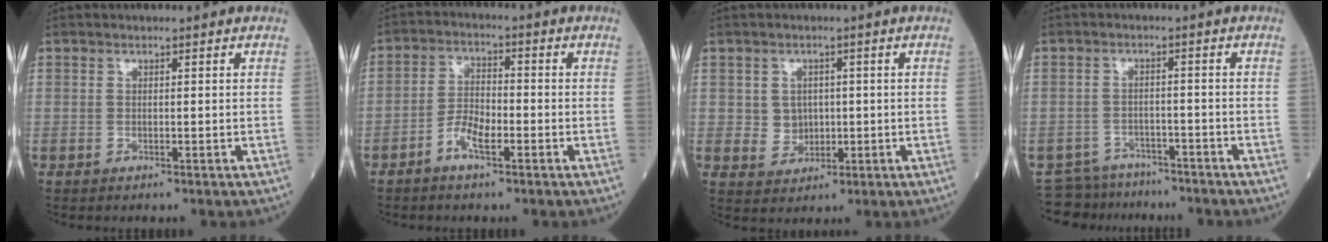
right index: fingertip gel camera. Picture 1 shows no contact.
{"total": 4.9, "force": [-2.5, 1.8, 3.8], "torque": [-0.074, 0.008, -0.050]}
{"total": 3.9, "force": [0.3, 3.7, 1.3], "torque": [-0.014, 0.008, 0.010]}
{"total": 7.0, "force": [-6.5, 2.4, -0.6], "torque": [0.014, 0.014, -0.099]}